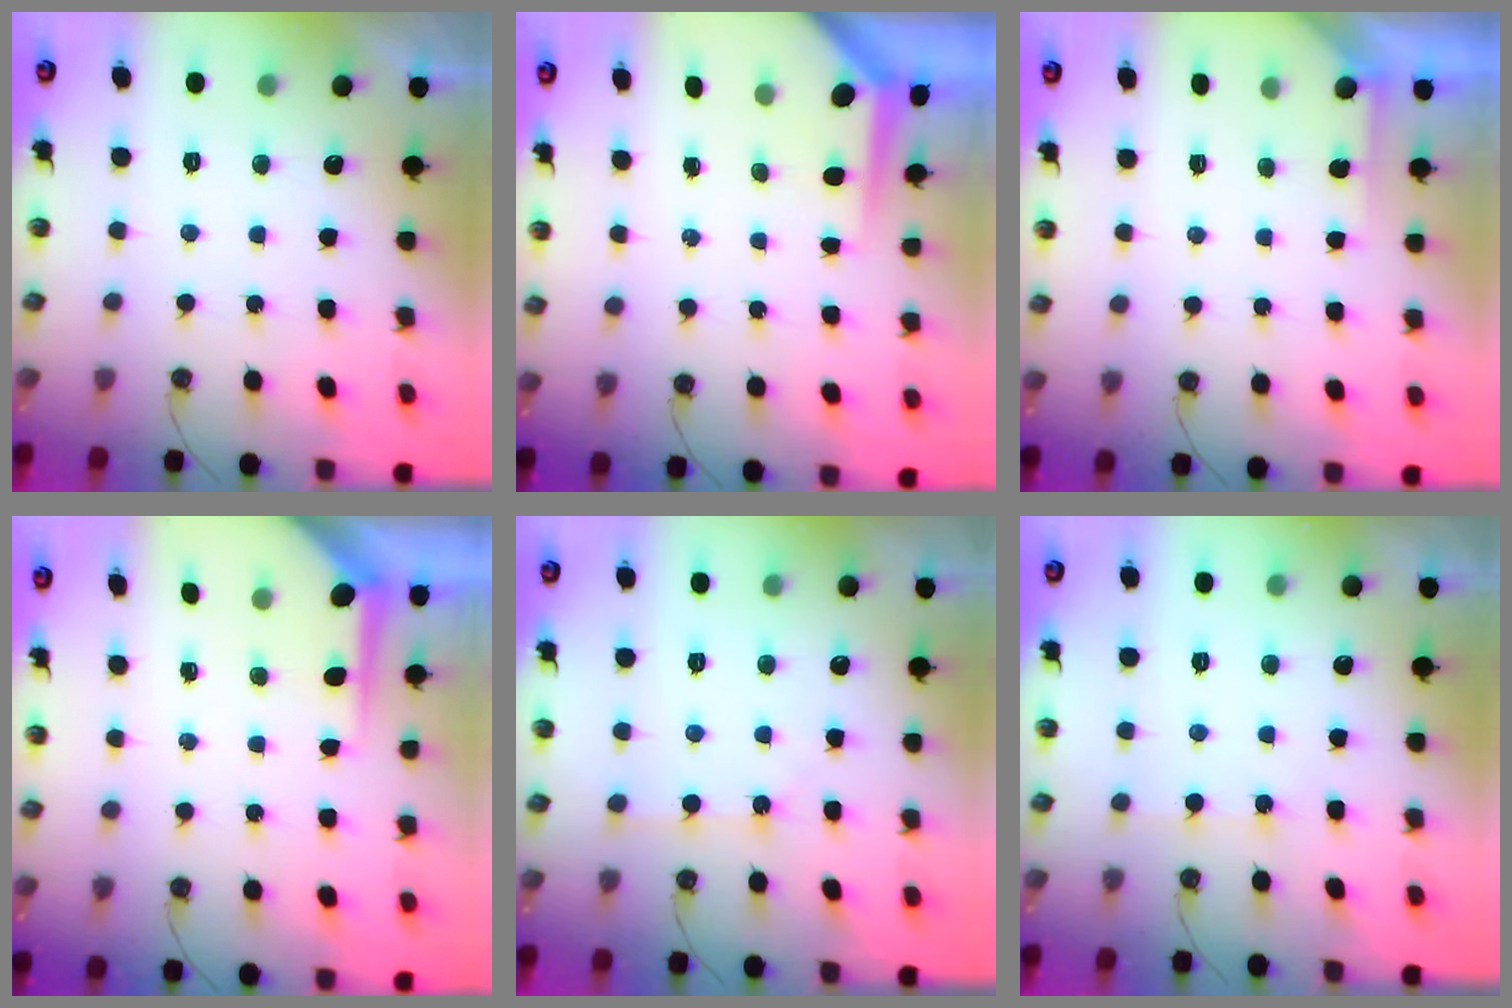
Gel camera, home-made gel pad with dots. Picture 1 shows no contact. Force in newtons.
{"total": 3.7, "press": 3.6, "slide": 0.3}
{"total": 2.5, "press": 2.5, "slide": 0.3}
{"total": 5.3, "press": 5.3, "slide": 0.3}
{"total": 1.5, "press": 1.5, "slide": 0.3}
{"total": 3.1, "press": 3.0, "slide": 0.5}